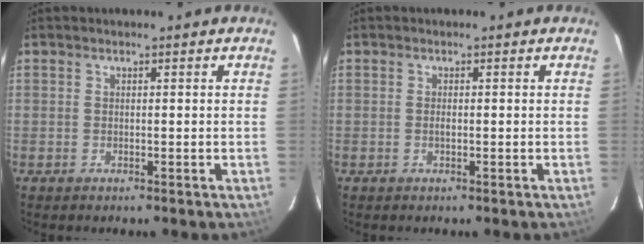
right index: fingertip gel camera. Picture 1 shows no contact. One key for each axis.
{"total": 0.7, "fx": -0.2, "fy": 0.4, "fz": 0.5, "tx": -0.010, "ty": -0.001, "tz": -0.003}